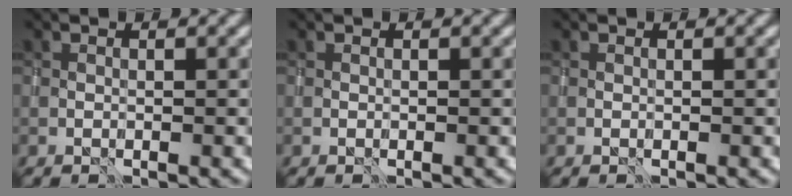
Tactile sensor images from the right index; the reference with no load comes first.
{"total": 0.0}
{"total": 0.0}